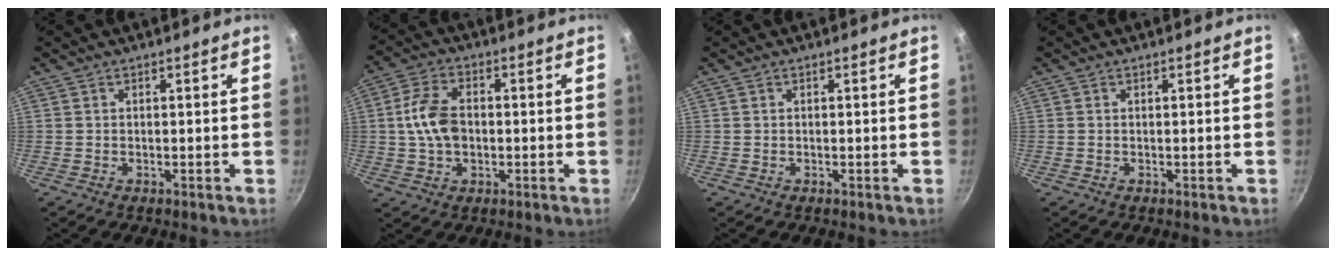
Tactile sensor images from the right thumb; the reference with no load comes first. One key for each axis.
{"total": 8.8, "fx": -0.1, "fy": 5.9, "fz": 6.6, "tx": -0.120, "ty": 0.019, "tz": -0.008}
{"total": 0.0}
{"total": 0.0}